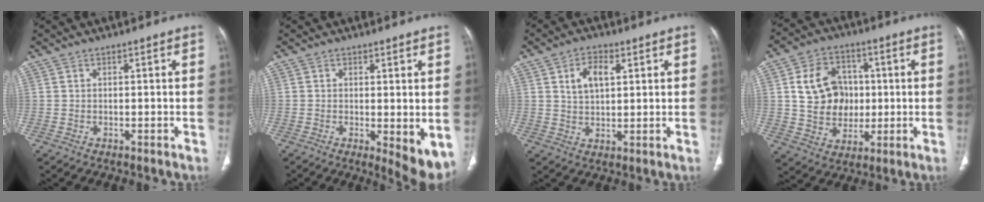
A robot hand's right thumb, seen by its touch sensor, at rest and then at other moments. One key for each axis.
{"total": 6.5, "fx": -0.8, "fy": 2.2, "fz": 6.1, "tx": -0.082, "ty": -0.020, "tz": -0.008}
{"total": 6.0, "fx": 2.3, "fy": 3.4, "fz": 4.4, "tx": -0.067, "ty": -0.005, "tz": 0.042}
{"total": 13.2, "fx": 1.6, "fy": 11.1, "fz": 6.9, "tx": -0.080, "ty": 0.008, "tz": 0.035}